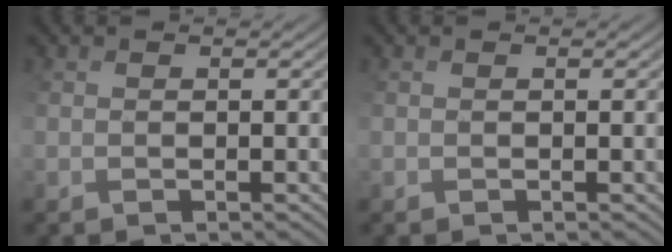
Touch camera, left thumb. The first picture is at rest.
{"total": 0.0}